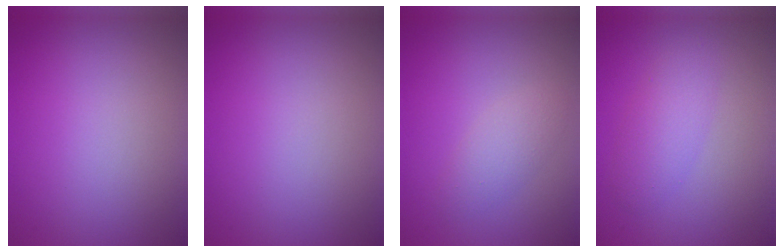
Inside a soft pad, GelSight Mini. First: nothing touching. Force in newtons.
{"total": 0.0}
{"total": 2.0, "press": 2.0, "slide": 0.1}
{"total": 2.4, "press": 2.4, "slide": 0.1}